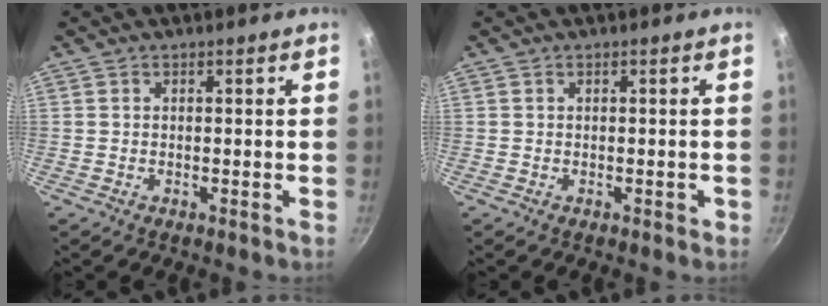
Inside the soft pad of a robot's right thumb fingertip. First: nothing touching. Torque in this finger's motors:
{"motor_torque": [0.23, 0.54, -0.24, 0.07, 0.00]}